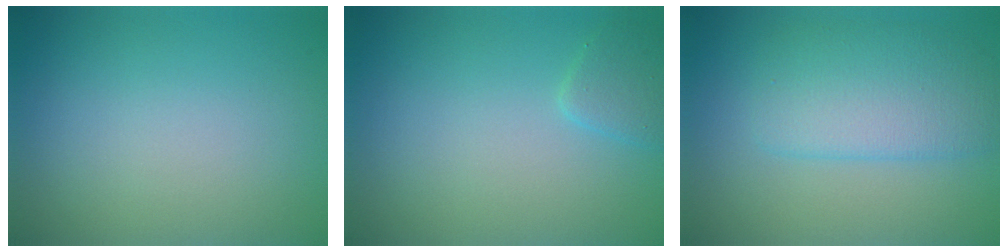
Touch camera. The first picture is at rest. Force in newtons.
{"total": 1.5, "press": 1.5, "slide": 0.1}
{"total": 4.8, "press": 4.8, "slide": 0.1}